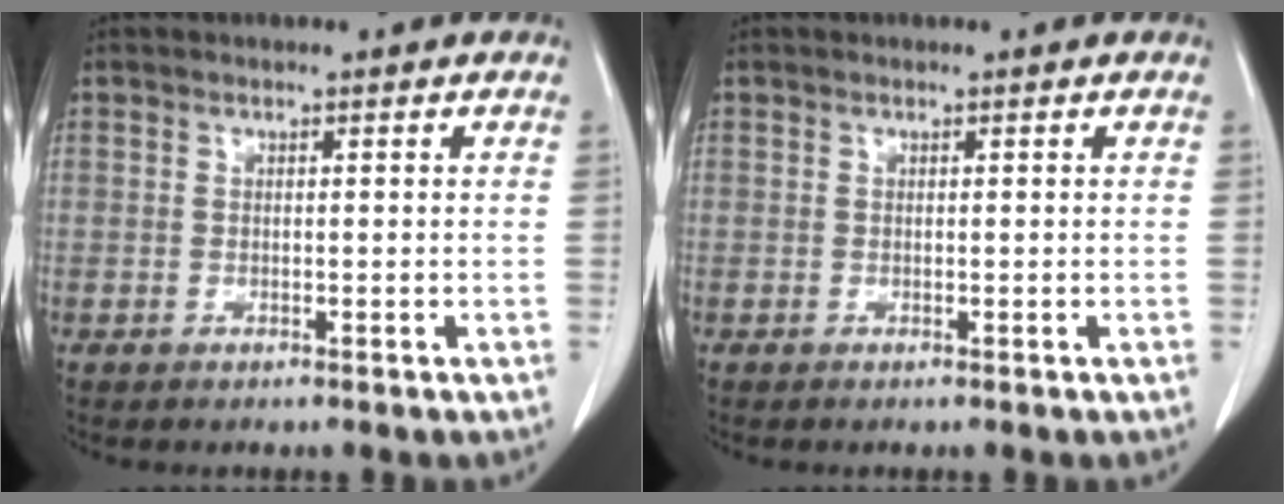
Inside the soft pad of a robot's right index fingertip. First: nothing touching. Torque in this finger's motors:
{"motor_torque": [0.15, -0.07, -0.05, -0.01]}